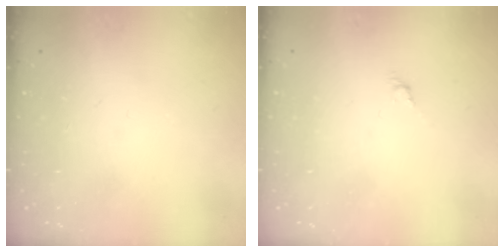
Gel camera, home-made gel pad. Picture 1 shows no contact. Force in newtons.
{"total": 1.1, "press": 1.0, "slide": 0.5}